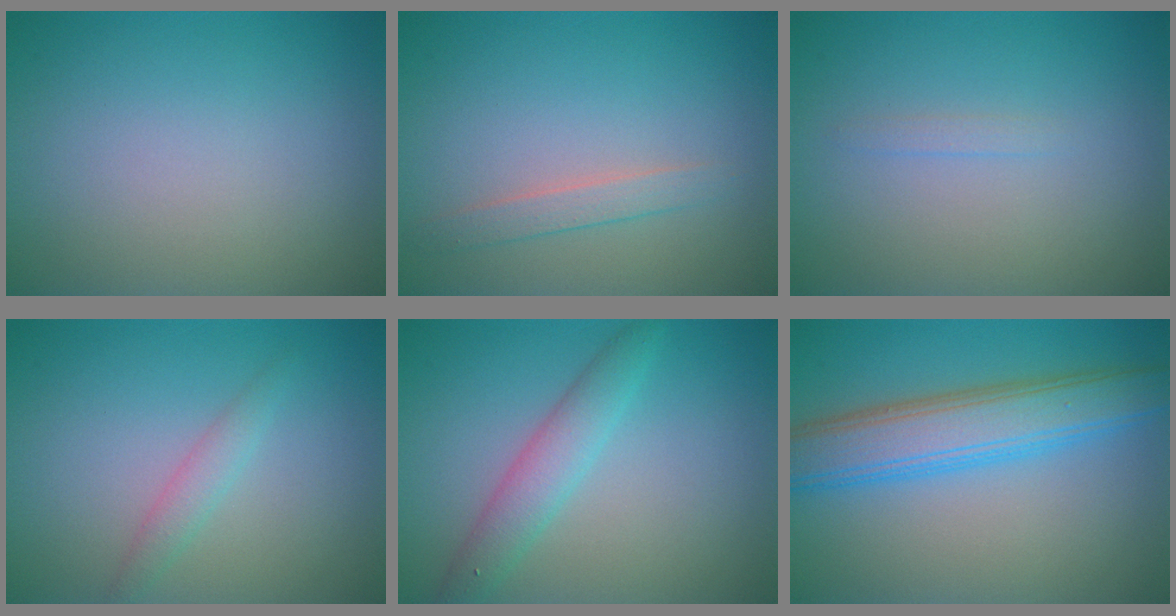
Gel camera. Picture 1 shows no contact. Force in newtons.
{"total": 1.6, "press": 1.6, "slide": 0.1}
{"total": 0.6, "press": 0.6, "slide": 0.1}
{"total": 1.5, "press": 1.5, "slide": 0.1}
{"total": 3.0, "press": 3.0, "slide": 0.1}
{"total": 6.4, "press": 6.4, "slide": 0.2}